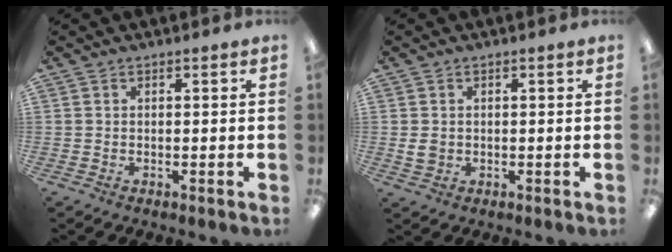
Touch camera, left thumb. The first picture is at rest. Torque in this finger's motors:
{"motor_torque": [-0.30, 0.37, 0.40, -0.30, 0.02]}